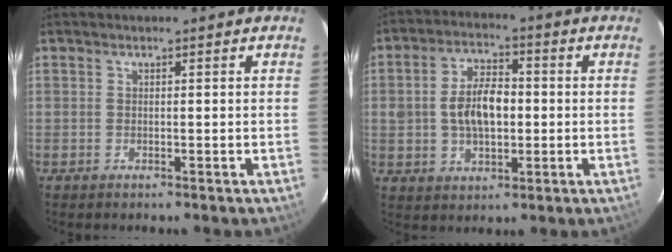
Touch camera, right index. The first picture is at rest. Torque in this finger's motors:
{"motor_torque": [0.37, -0.03, 0.34, 0.11]}